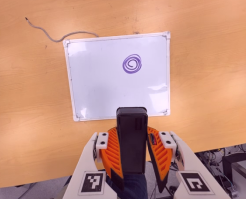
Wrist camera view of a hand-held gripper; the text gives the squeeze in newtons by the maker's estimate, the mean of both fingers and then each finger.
{"total": 10.1, "left": 8.0, "right": 12.2}